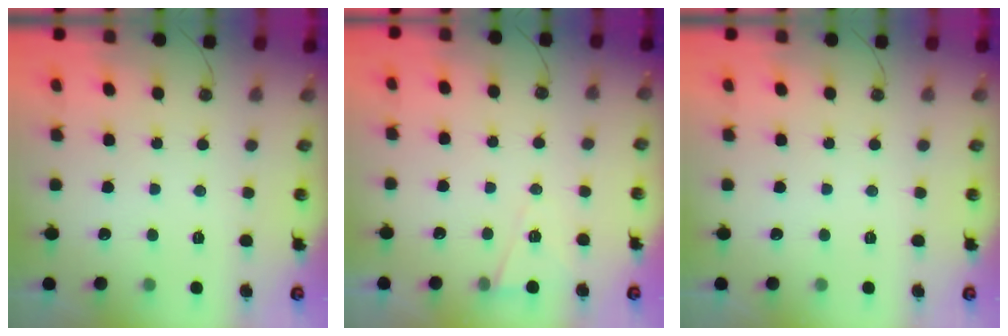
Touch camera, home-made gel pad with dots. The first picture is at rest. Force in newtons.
{"total": 6.0, "press": 4.0, "slide": 4.4}
{"total": 0.0}